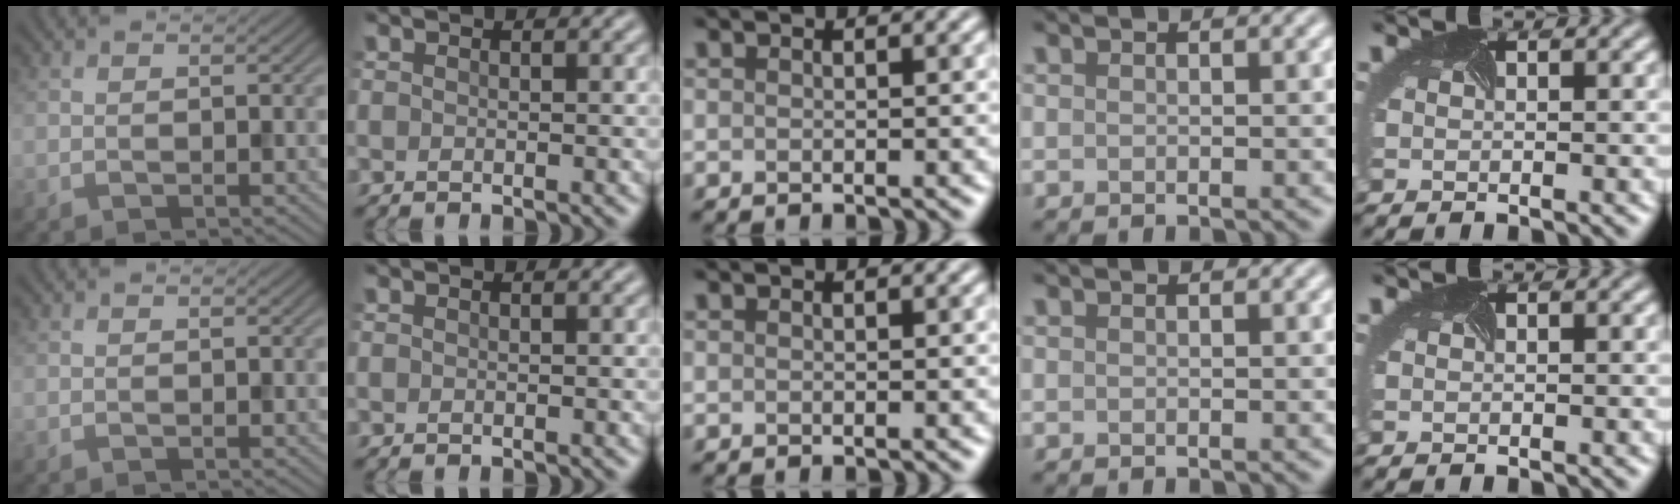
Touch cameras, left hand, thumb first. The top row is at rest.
{}